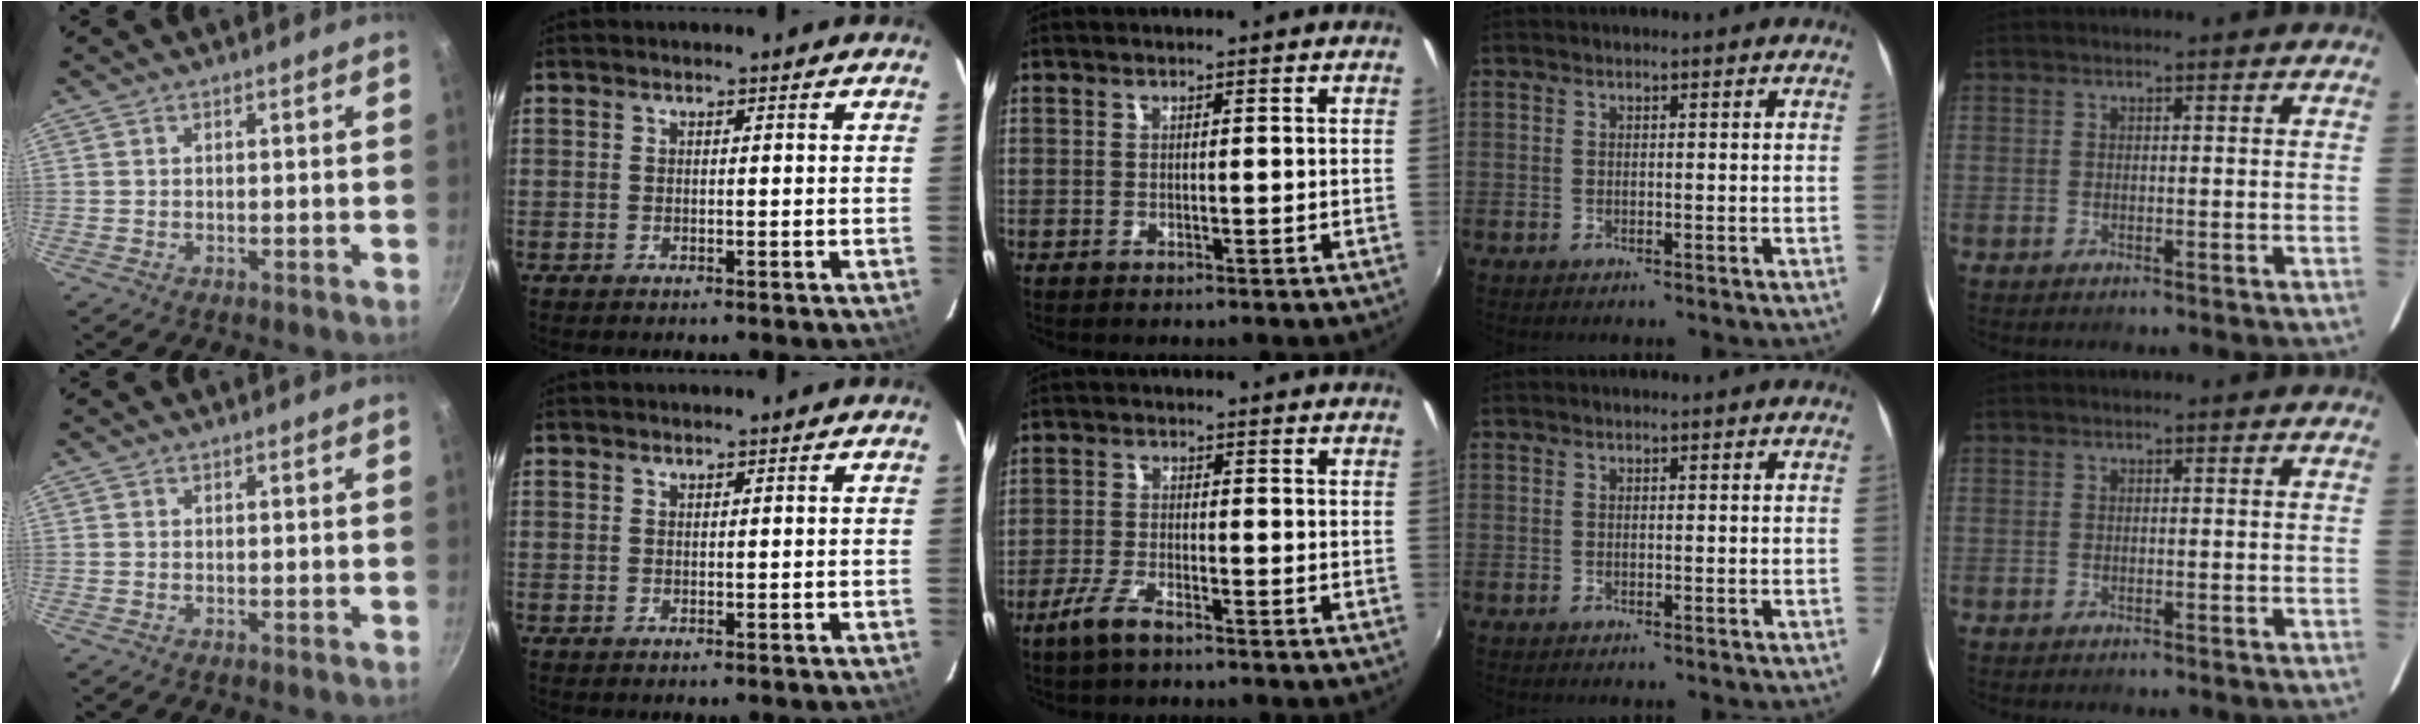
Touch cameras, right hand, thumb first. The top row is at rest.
{"middle": {"total": 4.7, "force": [-3.5, 0.9, 2.9], "torque": [-0.077, -0.008, -0.071]}}